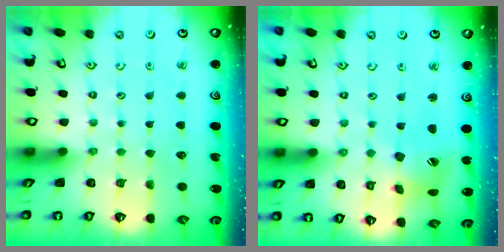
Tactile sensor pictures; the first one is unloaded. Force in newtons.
{"total": 10.5, "press": 10.5, "slide": 0.9}